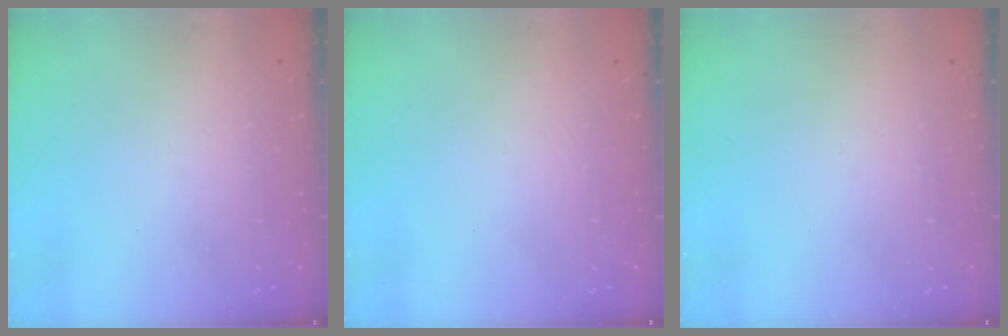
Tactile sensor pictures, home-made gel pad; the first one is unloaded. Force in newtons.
{"total": 0.0}
{"total": 0.0}